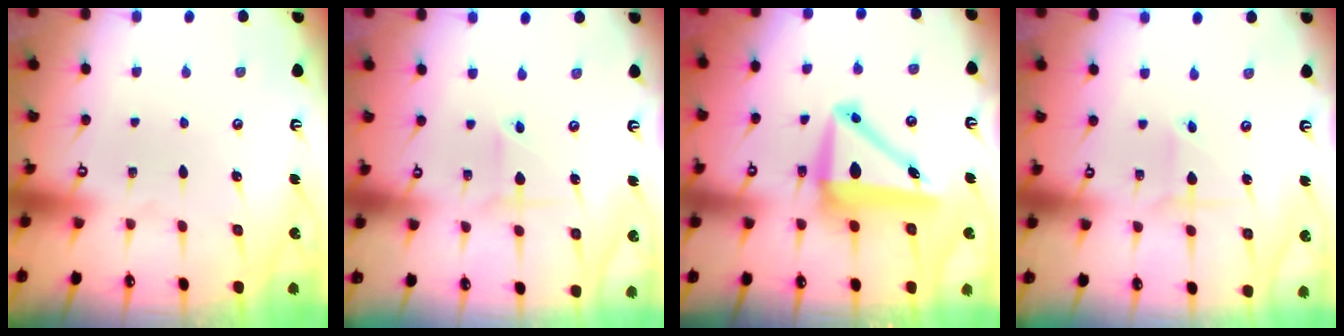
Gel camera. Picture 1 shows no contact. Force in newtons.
{"total": 2.2, "press": 2.1, "slide": 0.6}
{"total": 9.2, "press": 8.9, "slide": 2.4}
{"total": 2.0, "press": 2.0, "slide": 0.1}